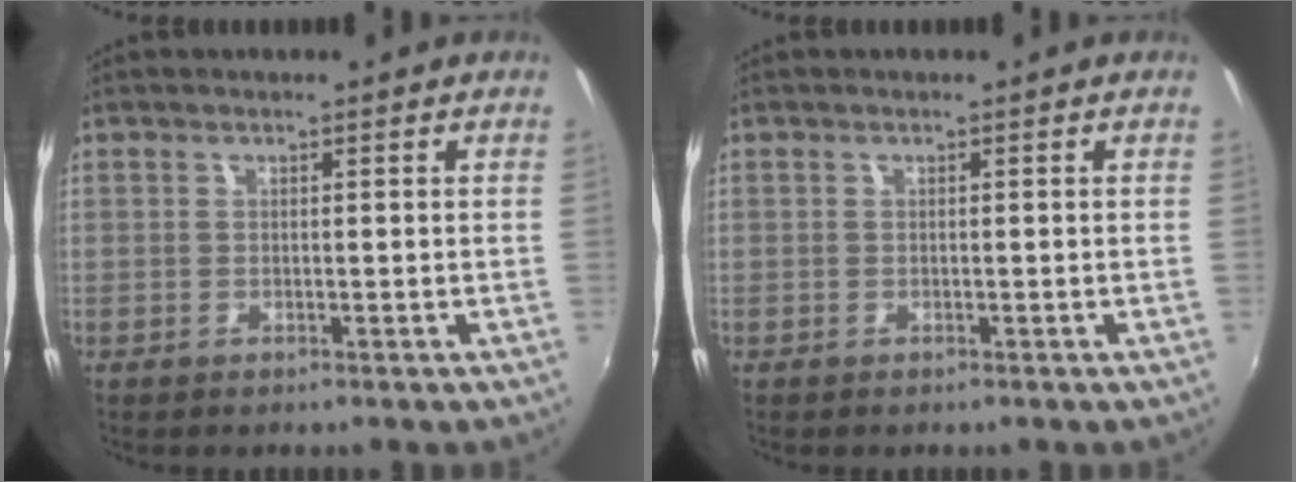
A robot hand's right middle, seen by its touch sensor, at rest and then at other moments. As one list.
[{"total": 0.0}]